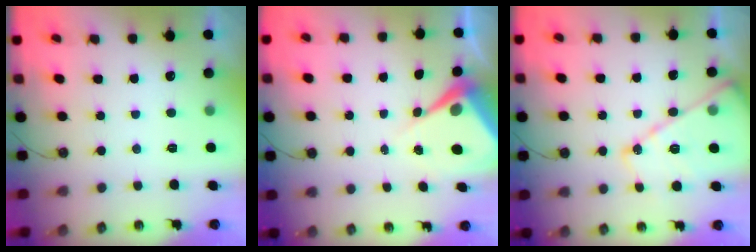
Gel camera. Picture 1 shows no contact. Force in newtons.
{"total": 7.0, "press": 6.9, "slide": 0.8}
{"total": 15.4, "press": 15.3, "slide": 1.3}